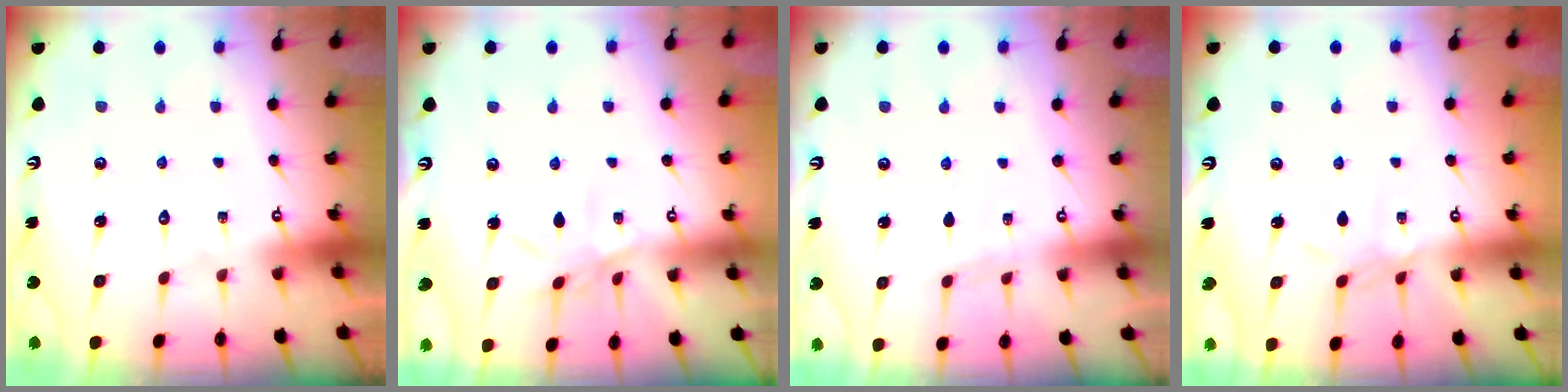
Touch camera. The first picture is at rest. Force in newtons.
{"total": 5.1, "press": 5.0, "slide": 0.7}
{"total": 2.4, "press": 2.4, "slide": 0.4}
{"total": 2.9, "press": 2.9, "slide": 0.6}